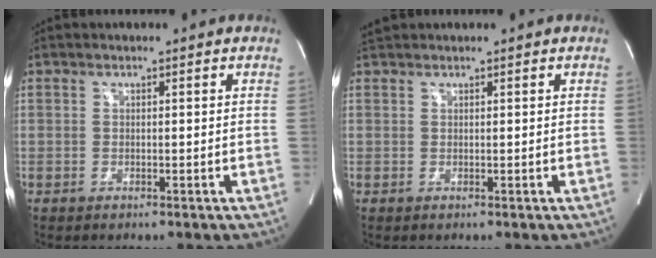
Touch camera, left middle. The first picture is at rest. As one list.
[{"total": 1.3, "force": [1.3, 0.0, 0.1], "torque": [-0.014, 0.017, 0.031]}]